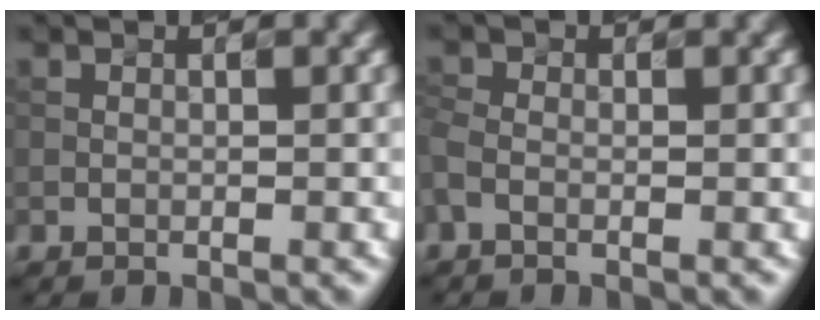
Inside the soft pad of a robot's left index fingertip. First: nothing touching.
{"total": 1.6, "force": [-0.6, 1.0, 1.0], "torque": [-0.032, -0.001, -0.020]}